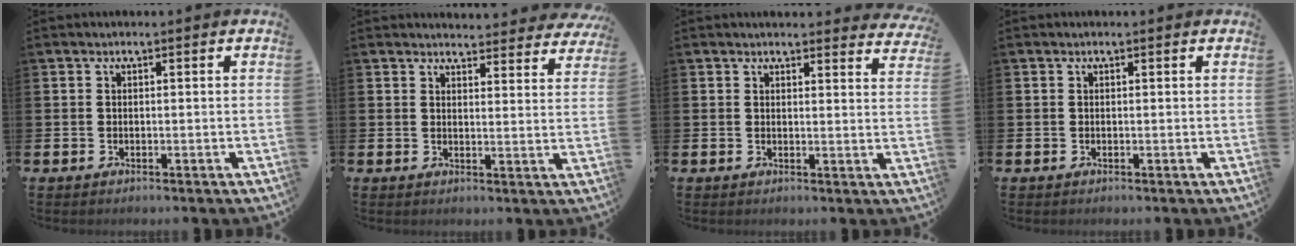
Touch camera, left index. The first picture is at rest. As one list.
[{"total": 3.8, "force": [3.8, 0.6, 0.0], "torque": [-0.001, -0.028, 0.066]}, {"total": 2.7, "force": [2.7, 0.3, 0.0], "torque": [0.003, -0.015, 0.048]}, {"total": 0.0}]